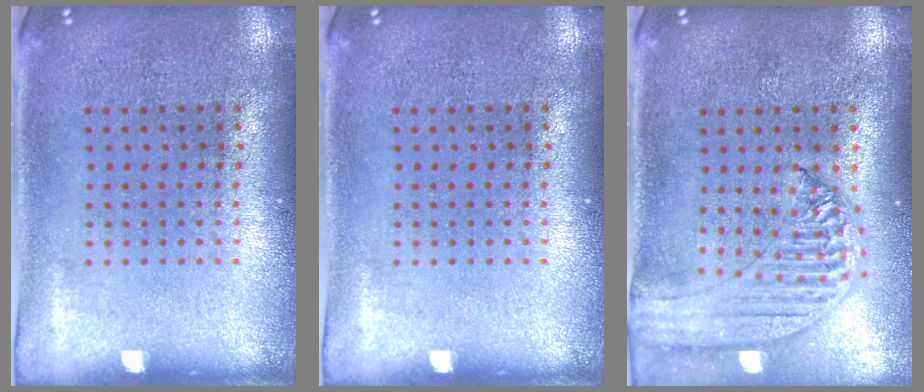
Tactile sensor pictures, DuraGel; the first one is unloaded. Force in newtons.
{"total": 0.0}
{"total": 1.7, "press": 1.6, "slide": 0.5}